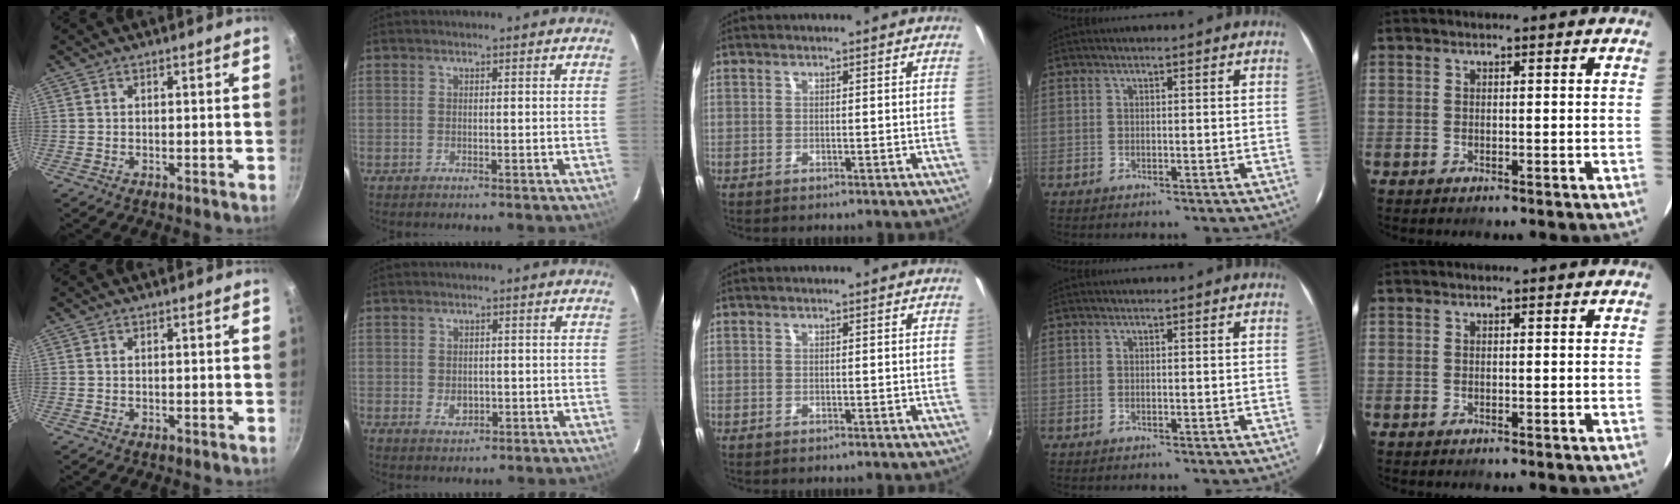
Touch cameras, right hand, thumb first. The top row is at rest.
{"index": {"total": 2.6, "force": [-0.3, 2.2, 1.4], "torque": [-0.023, -0.001, -0.001]}}